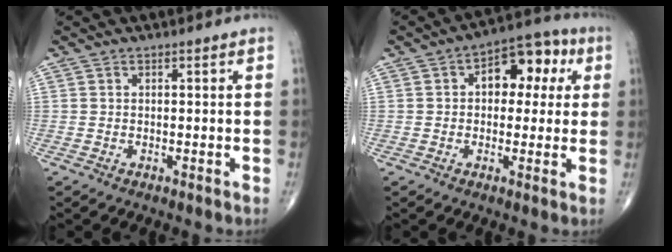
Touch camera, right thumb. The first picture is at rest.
{"total": 11.2, "force": [2.7, 6.9, 8.4], "torque": [-0.069, 0.026, 0.029]}